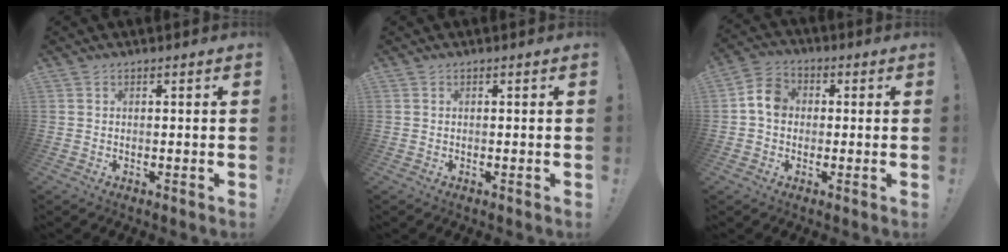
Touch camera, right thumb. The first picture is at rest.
{"total": 0.0}
{"total": 7.6, "force": [0.4, 6.1, 4.6], "torque": [-0.079, 0.024, 0.016]}